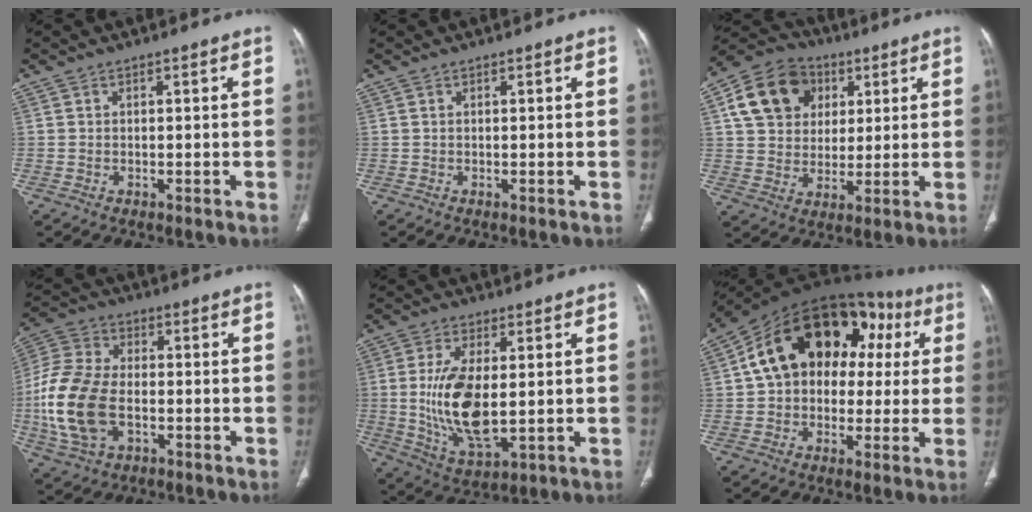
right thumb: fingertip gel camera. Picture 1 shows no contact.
{"total": 0.0}
{"total": 14.7, "force": [4.9, 11.7, 7.3], "torque": [-0.113, 0.003, 0.082]}
{"total": 16.7, "force": [-3.4, 10.3, 12.7], "torque": [-0.278, 0.015, -0.062]}
{"total": 14.0, "force": [-0.1, 6.6, 12.4], "torque": [-0.240, -0.019, 0.010]}
{"total": 22.2, "force": [4.6, 15.1, 15.7], "torque": [-0.214, 0.056, 0.065]}